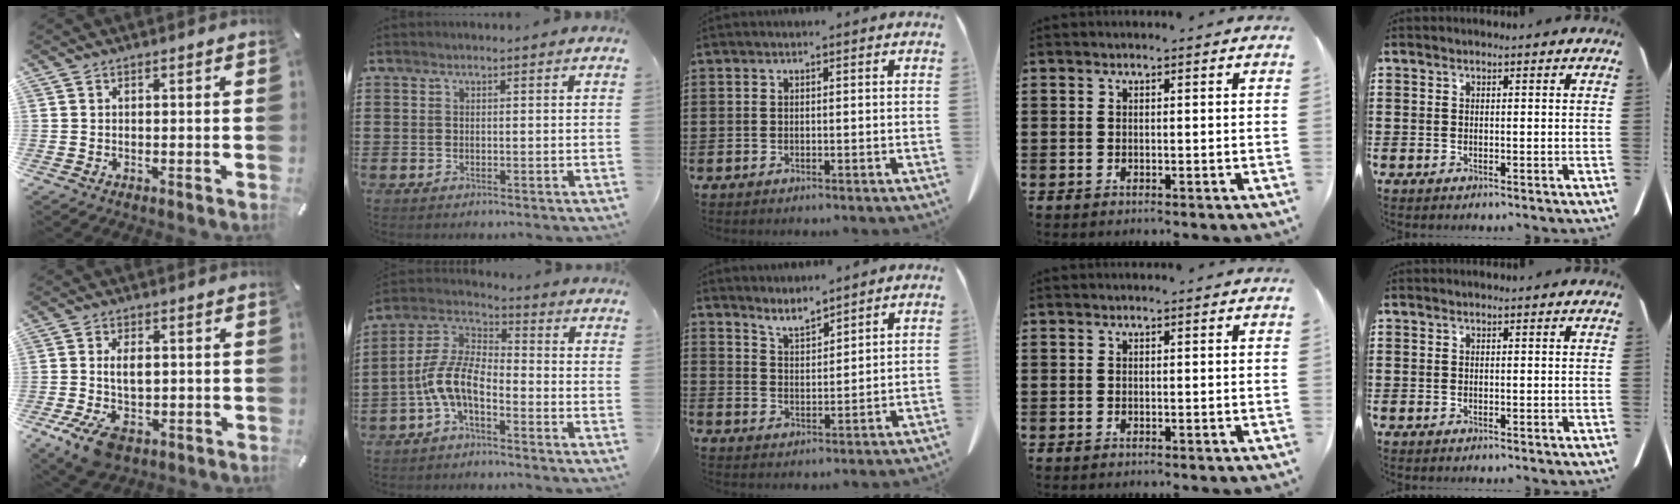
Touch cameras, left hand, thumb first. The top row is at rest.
{"thumb": {"total": 10.1, "force": [-1.4, 6.5, 7.6], "torque": [-0.122, 0.003, -0.020]}, "index": {"total": 8.4, "force": [-4.5, 3.2, 6.4], "torque": [-0.168, -0.017, -0.100]}, "middle": {"total": 3.9, "force": [3.9, 0.0, 0.4], "torque": [-0.021, -0.019, 0.070]}}